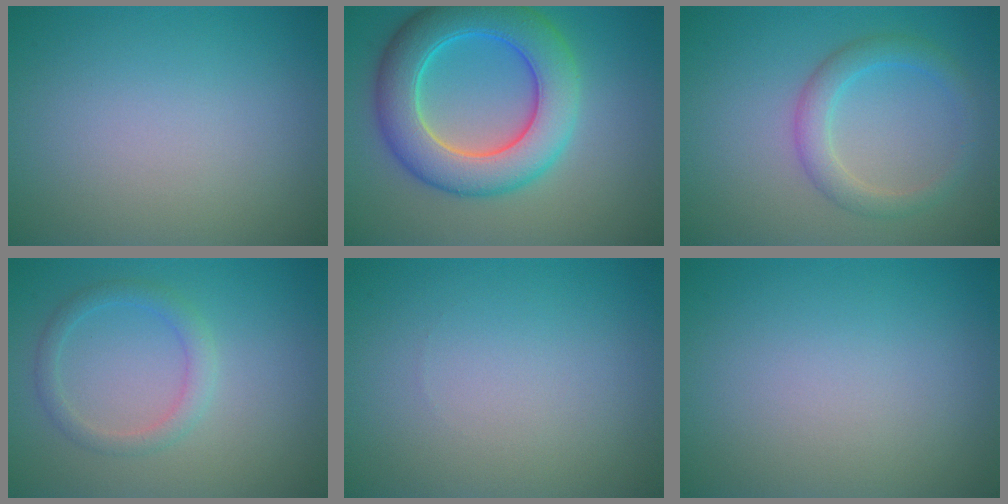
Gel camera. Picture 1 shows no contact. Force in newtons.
{"total": 8.6, "press": 8.6, "slide": 0.2}
{"total": 2.8, "press": 2.8, "slide": 0.1}
{"total": 2.0, "press": 2.0, "slide": 0.1}
{"total": 0.0}
{"total": 0.0}